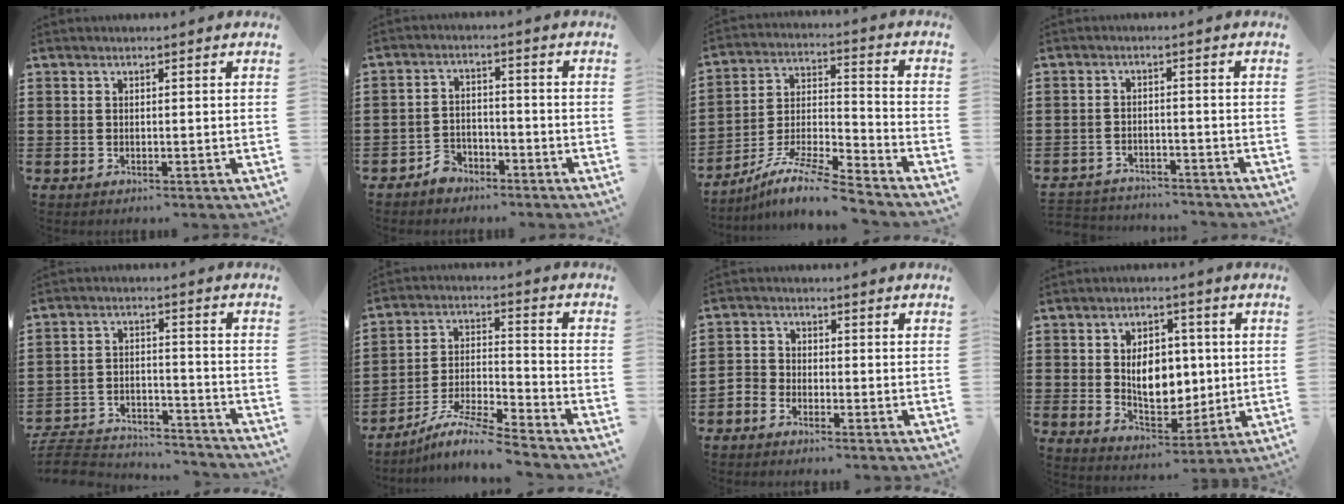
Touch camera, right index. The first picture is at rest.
{"total": 3.7, "force": [-3.1, 1.9, 0.8], "torque": [-0.023, 0.011, -0.062]}
{"total": 9.6, "force": [-8.5, 0.5, 4.5], "torque": [-0.091, 0.005, -0.171]}
{"total": 3.2, "force": [-3.2, 0.1, -0.1], "torque": [-0.007, -0.005, -0.069]}
{"total": 6.6, "force": [-6.4, 1.0, 1.5], "torque": [-0.039, 0.004, -0.128]}
{"total": 7.6, "force": [-7.1, -0.3, 2.9], "torque": [-0.060, -0.005, -0.139]}
{"total": 2.1, "force": [-1.9, 0.9, 0.0], "torque": [-0.008, 0.007, -0.043]}
{"total": 7.9, "force": [0.8, 5.3, 5.8], "torque": [-0.090, 0.005, 0.009]}